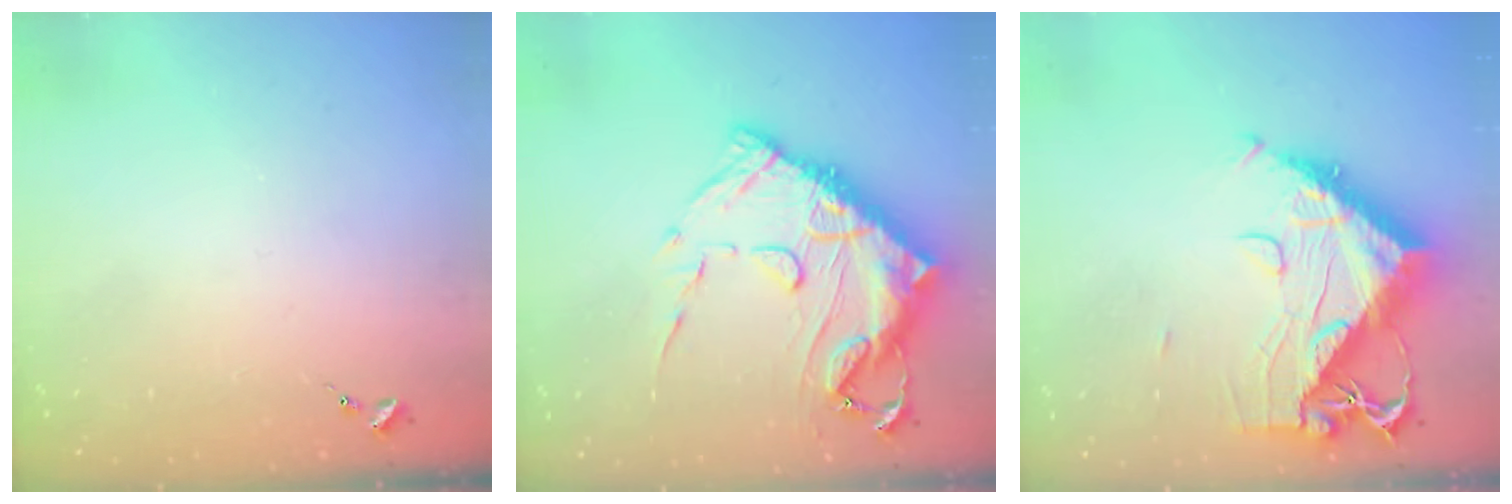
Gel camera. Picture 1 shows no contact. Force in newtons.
{"total": 20.5, "press": 20.4, "slide": 2.3}
{"total": 16.3, "press": 16.2, "slide": 1.6}